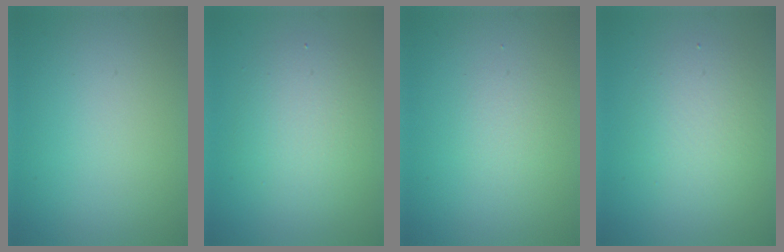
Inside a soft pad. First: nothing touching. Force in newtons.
{"total": 4.1, "press": 4.1, "slide": 0.3}
{"total": 1.4, "press": 1.3, "slide": 0.1}
{"total": 3.4, "press": 3.4, "slide": 0.1}